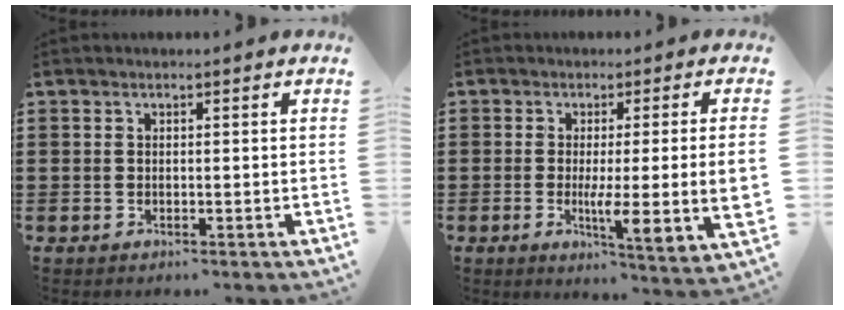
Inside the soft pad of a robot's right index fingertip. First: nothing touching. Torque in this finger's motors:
{"motor_torque": [0.47, -0.28, 0.36, 0.07]}